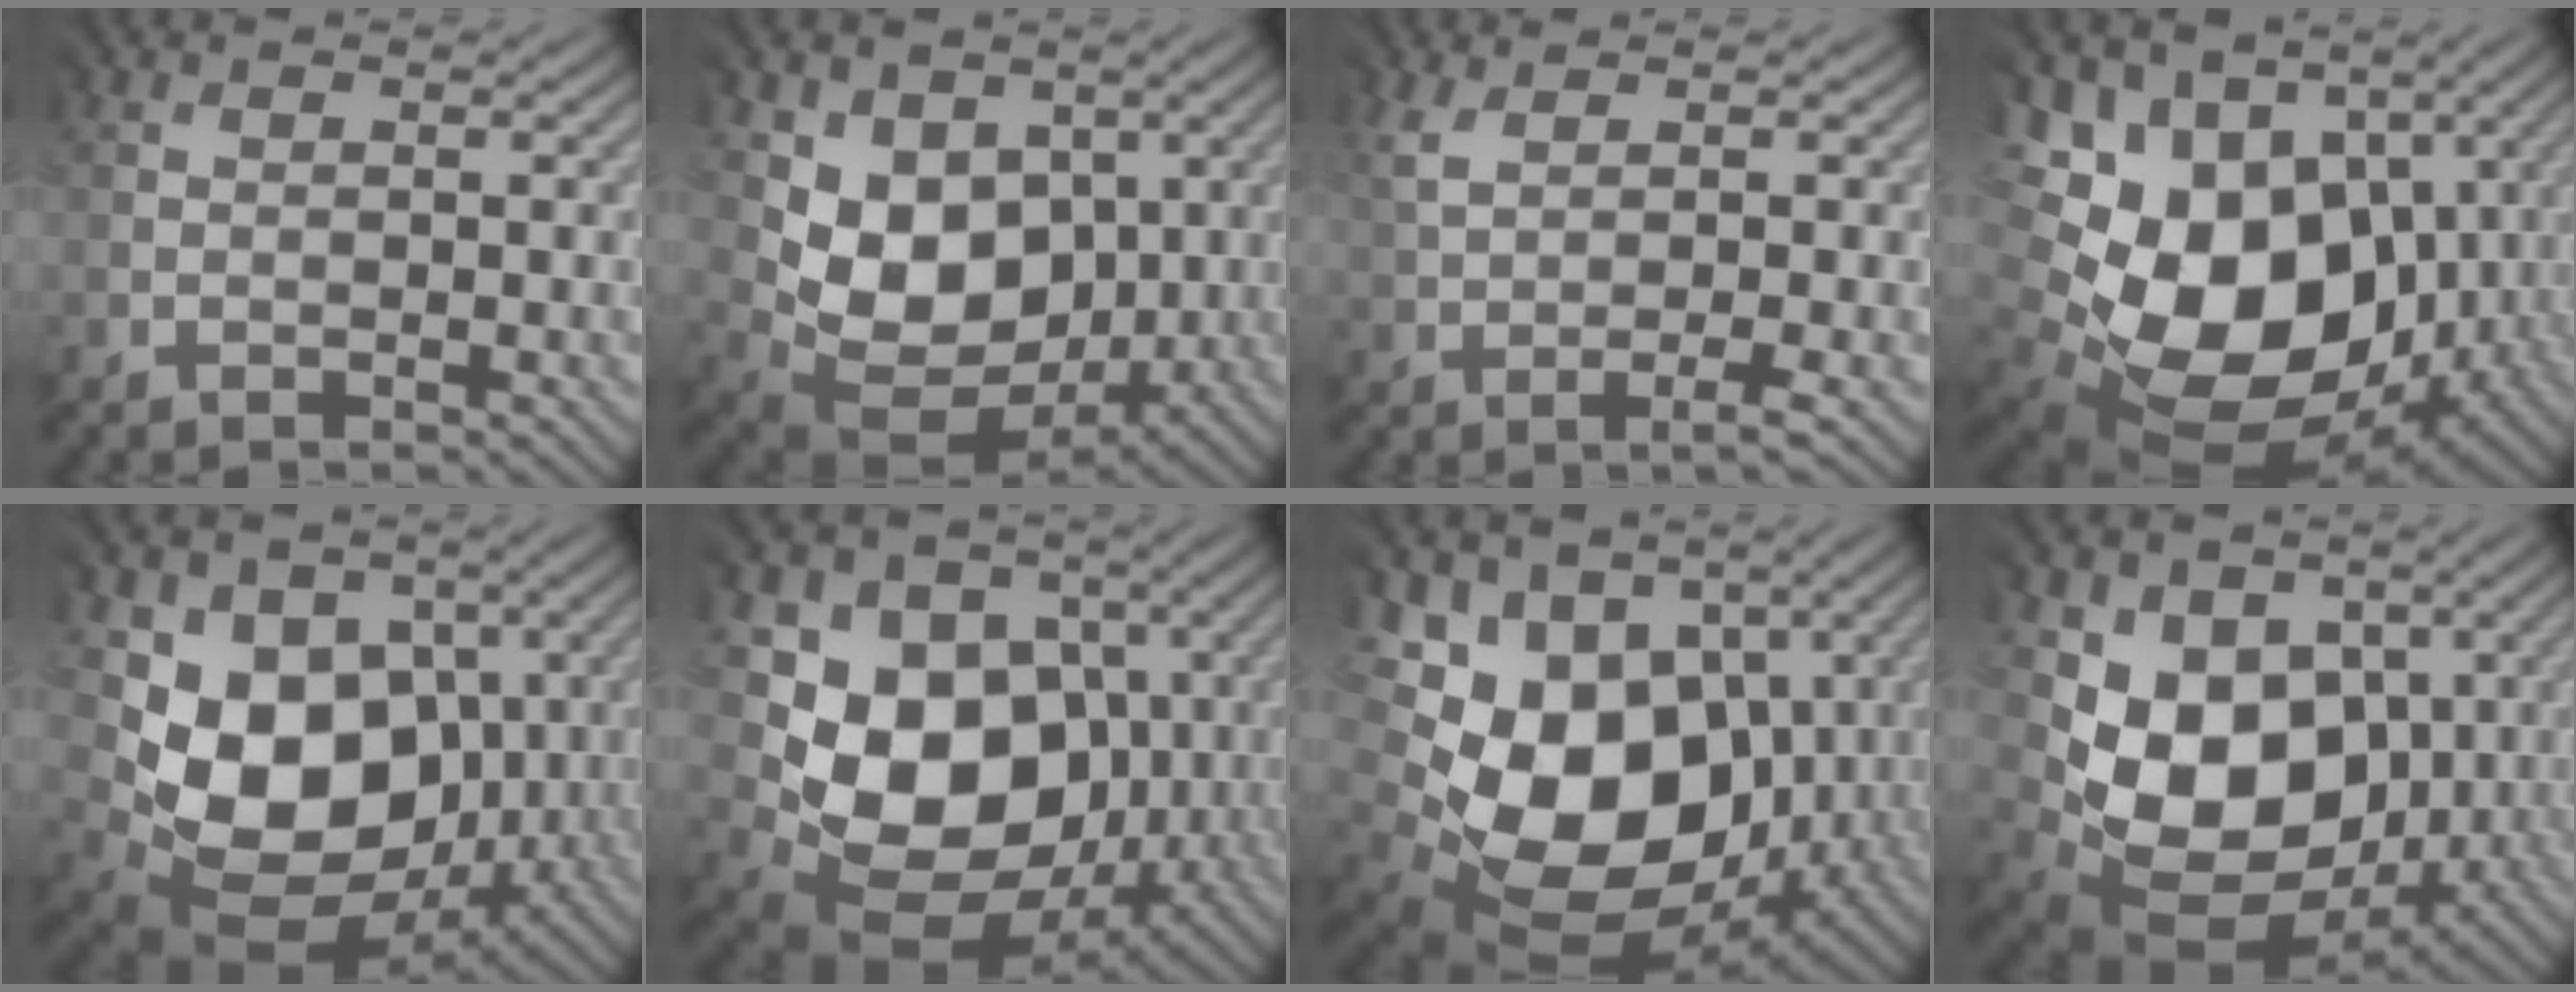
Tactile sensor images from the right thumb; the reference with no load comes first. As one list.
[{"total": 8.7, "force": [2.2, 7.0, 4.6], "torque": [-0.108, -0.023, 0.043]}, {"total": 3.3, "force": [1.1, 0.6, 3.0], "torque": [-0.069, 0.002, 0.021]}, {"total": 18.2, "force": [1.2, 14.0, 11.5], "torque": [-0.254, -0.043, 0.070]}, {"total": 11.7, "force": [1.1, 9.6, 6.6], "torque": [-0.126, -0.030, 0.028]}, {"total": 12.7, "force": [0.7, 10.7, 6.8], "torque": [-0.124, -0.031, 0.016]}, {"total": 16.3, "force": [0.9, 12.6, 10.3], "torque": [-0.214, -0.046, 0.051]}, {"total": 10.6, "force": [1.7, 8.6, 6.1], "torque": [-0.123, -0.027, 0.040]}]